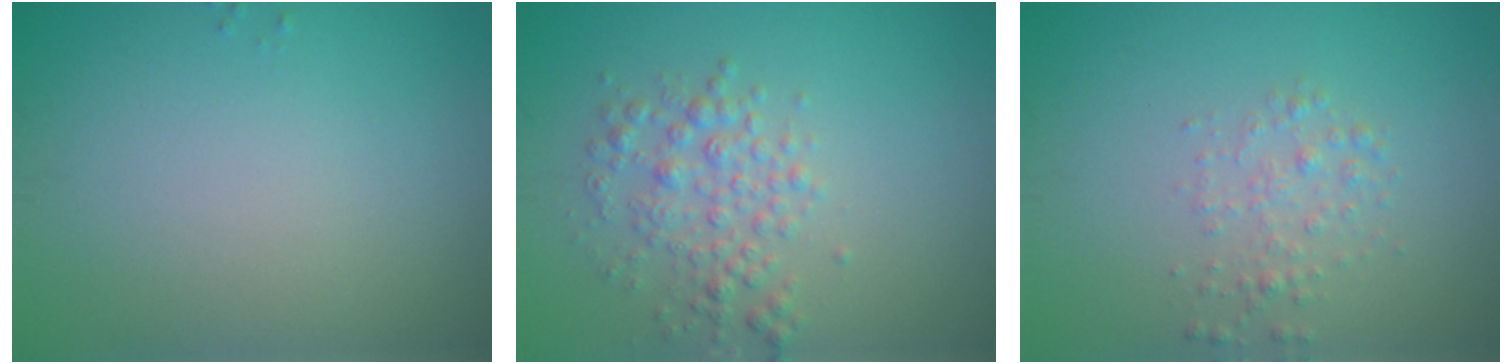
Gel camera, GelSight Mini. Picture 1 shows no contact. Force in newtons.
{"total": 2.8, "press": 2.8, "slide": 0.0}
{"total": 1.7, "press": 1.7, "slide": 0.1}